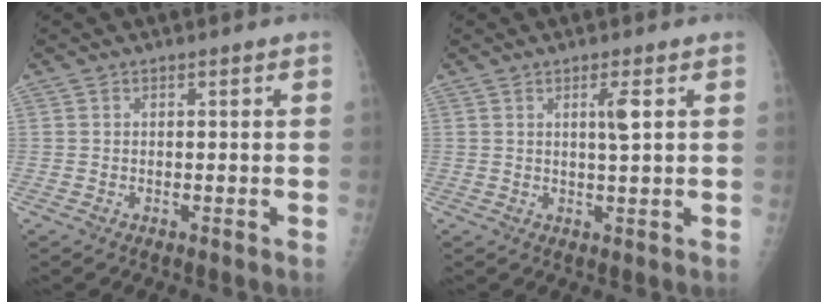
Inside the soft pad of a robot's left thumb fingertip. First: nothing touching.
{"total": 3.2, "force": [1.0, 0.2, 3.0], "torque": [-0.054, -0.008, 0.018]}